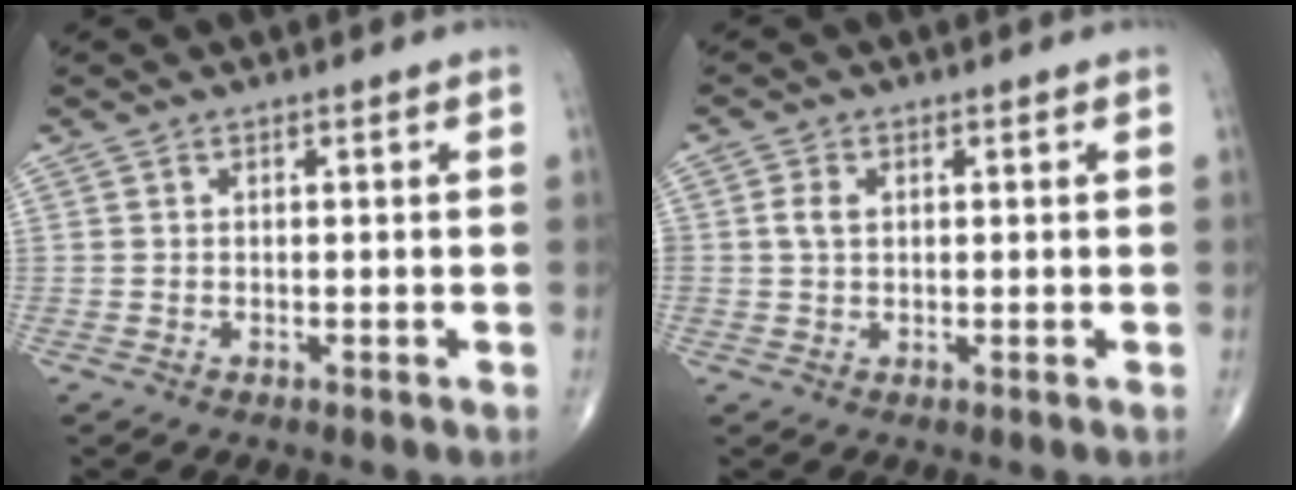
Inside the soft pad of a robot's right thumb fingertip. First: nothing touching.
{"total": 2.6, "force": [0.5, 1.8, 1.8], "torque": [-0.034, 0.005, 0.010]}